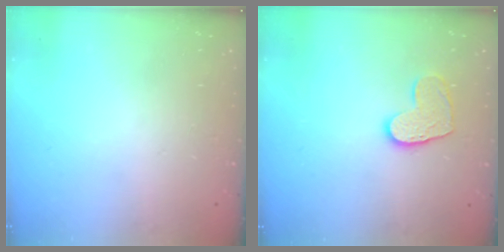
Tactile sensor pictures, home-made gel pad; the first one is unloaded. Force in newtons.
{"total": 9.1, "press": 9.1, "slide": 0.2}